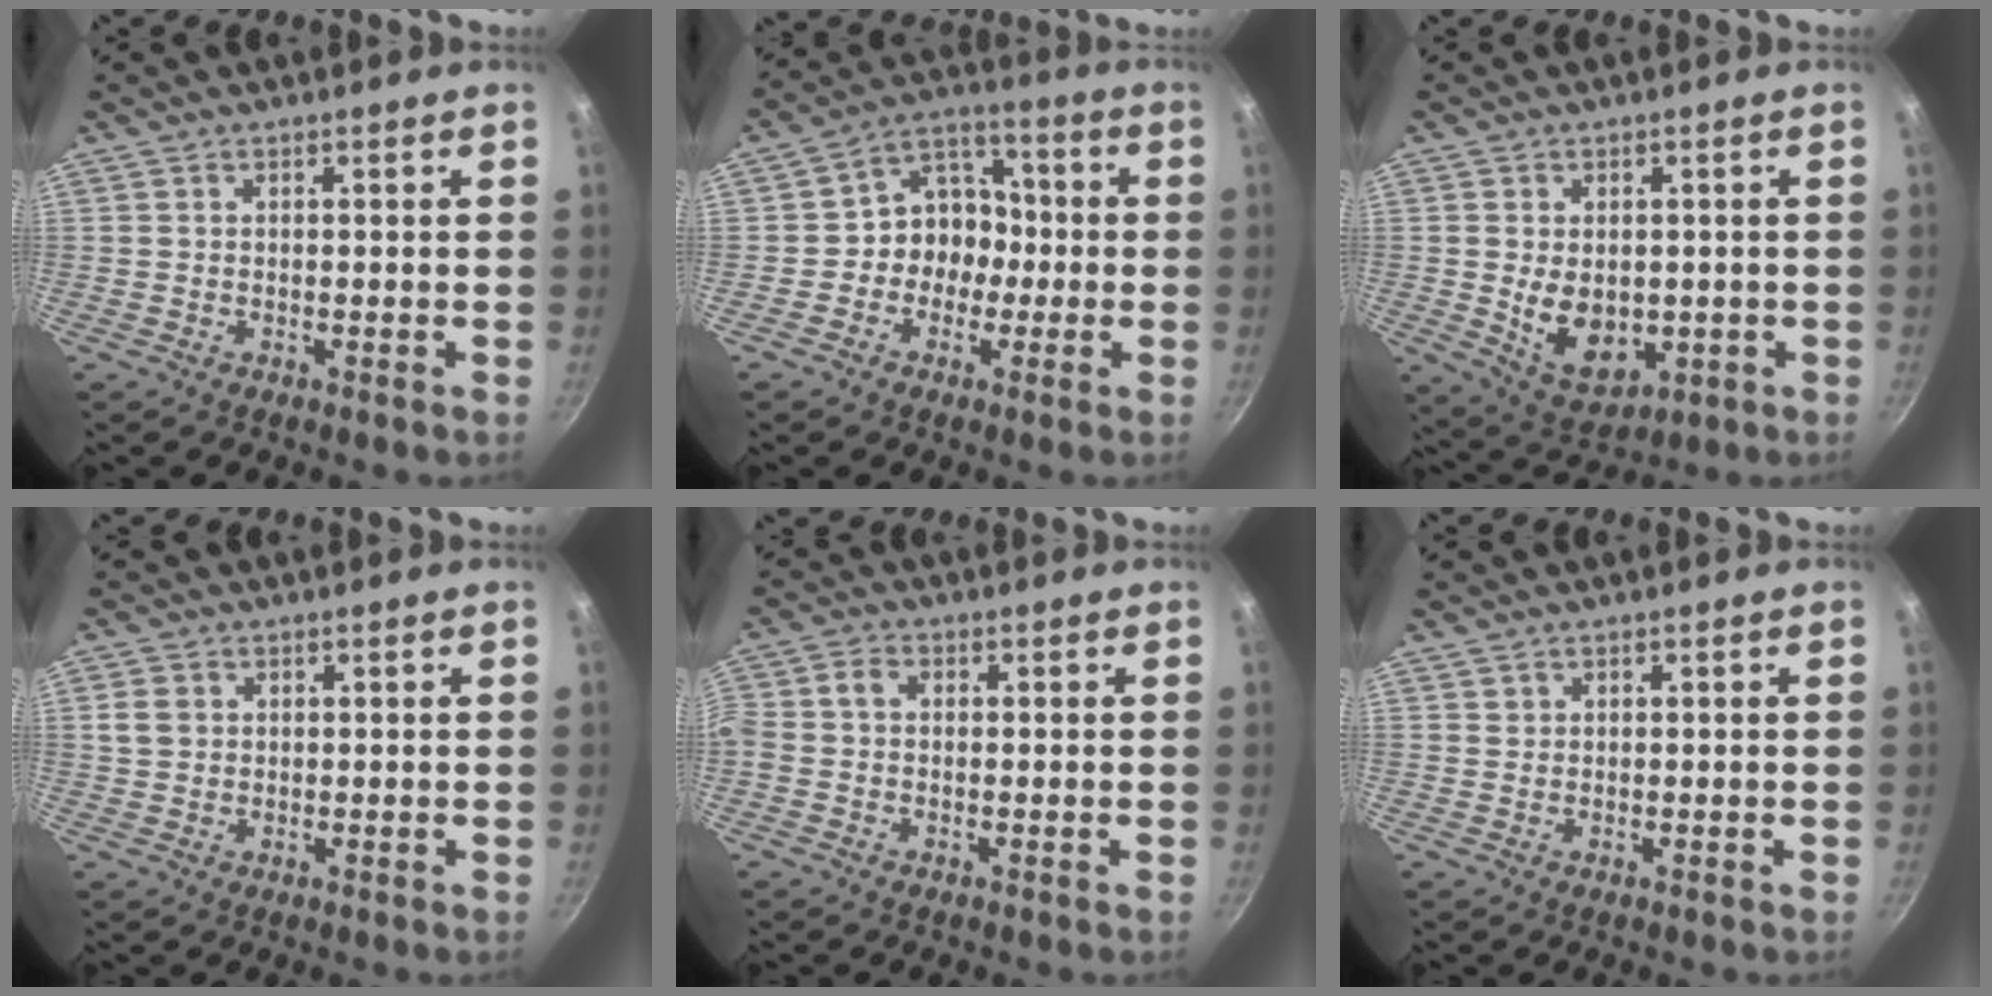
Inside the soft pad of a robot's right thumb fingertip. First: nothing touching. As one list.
[{"total": 9.4, "force": [-1.7, 8.1, 4.4], "torque": [-0.019, 0.039, -0.043]}, {"total": 9.5, "force": [-0.6, 6.5, 6.8], "torque": [-0.092, -0.013, 0.014]}, {"total": 3.0, "force": [0.6, 2.5, 1.5], "torque": [-0.019, 0.004, 0.012]}, {"total": 3.5, "force": [-0.5, 2.7, 2.2], "torque": [-0.050, 0.015, -0.024]}, {"total": 0.5, "force": [0.3, 0.4, 0.0], "torque": [0.006, 0.005, 0.006]}]